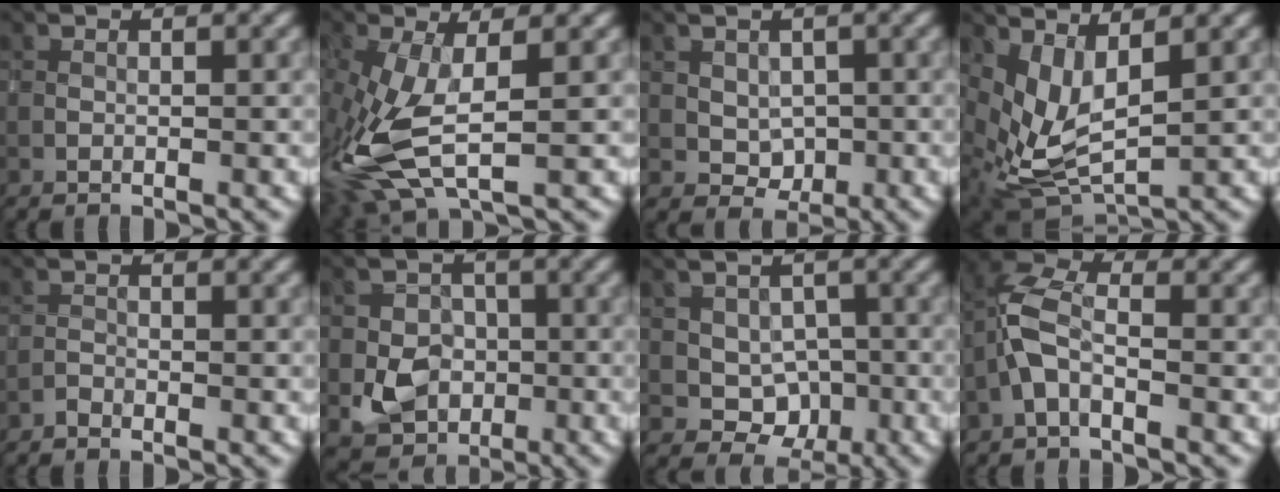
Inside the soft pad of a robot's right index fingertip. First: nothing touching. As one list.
[{"total": 7.0, "force": [-0.7, 3.1, 6.3], "torque": [-0.173, -0.011, -0.016]}, {"total": 2.0, "force": [0.3, 1.7, 1.0], "torque": [-0.015, -0.004, 0.009]}, {"total": 4.7, "force": [1.8, 2.3, 3.8], "torque": [-0.092, -0.015, 0.042]}, {"total": 0.5, "force": [-0.5, 0.0, -0.1], "torque": [0.002, 0.004, -0.013]}, {"total": 4.1, "force": [-0.6, 3.5, 1.9], "torque": [-0.025, -0.002, -0.011]}, {"total": 3.5, "force": [-0.2, 3.0, 1.7], "torque": [-0.012, 0.000, 0.000]}, {"total": 3.5, "force": [-1.2, 1.4, 2.9], "torque": [-0.068, 0.013, -0.037]}]